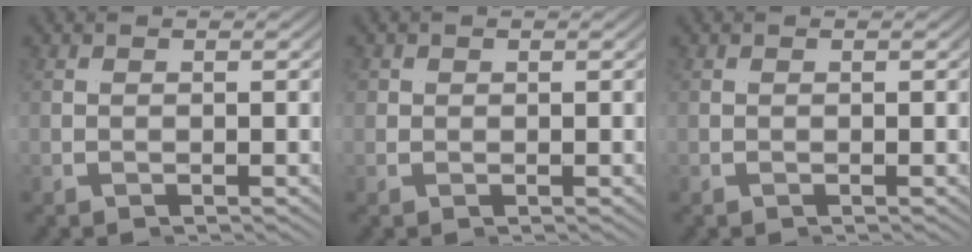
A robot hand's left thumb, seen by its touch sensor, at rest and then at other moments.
{"total": 0.9, "force": [0.4, 0.8, 0.0], "torque": [0.000, -0.003, 0.009]}
{"total": 0.0}